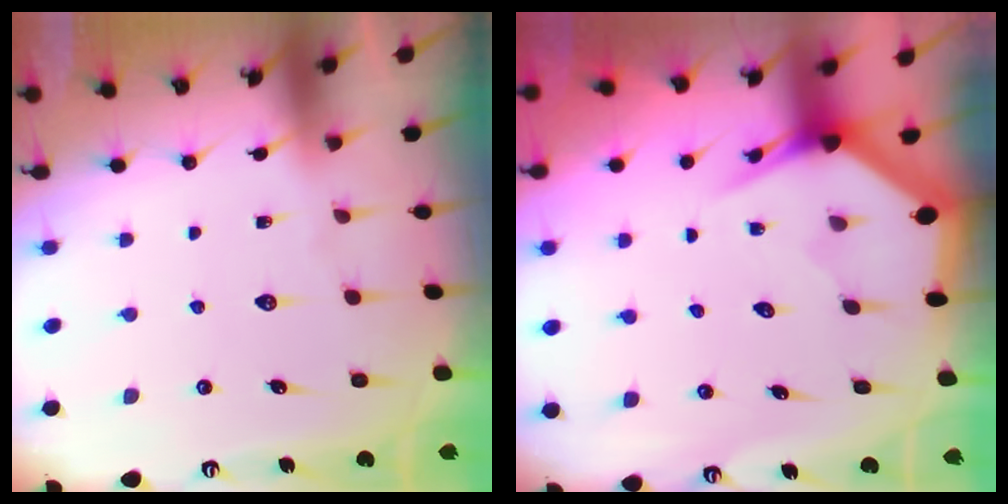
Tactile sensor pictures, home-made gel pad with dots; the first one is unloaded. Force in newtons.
{"total": 3.2, "press": 3.2, "slide": 0.1}